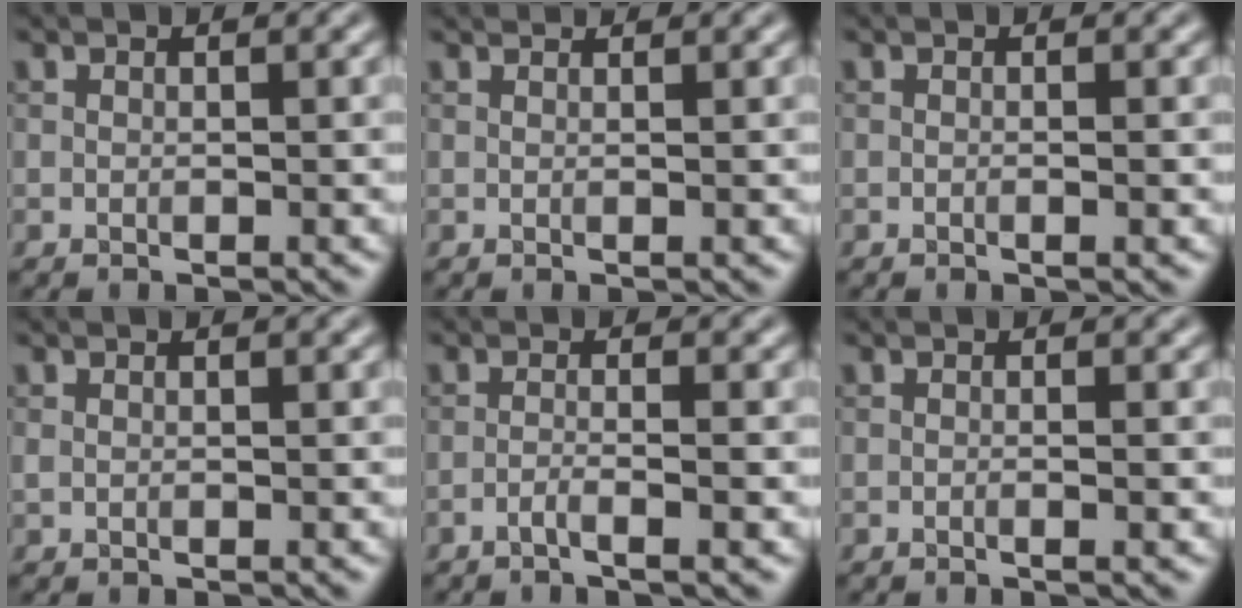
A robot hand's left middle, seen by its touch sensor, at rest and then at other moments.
{"total": 2.2, "force": [2.1, 0.4, 0.7], "torque": [-0.018, -0.003, 0.018]}
{"total": 0.8, "force": [-0.1, 0.2, 0.8], "torque": [-0.011, -0.002, -0.005]}
{"total": 0.0}
{"total": 1.9, "force": [-1.0, 0.4, 1.6], "torque": [-0.018, 0.007, -0.027]}
{"total": 1.2, "force": [-0.1, 0.3, 1.1], "torque": [-0.010, -0.007, -0.007]}